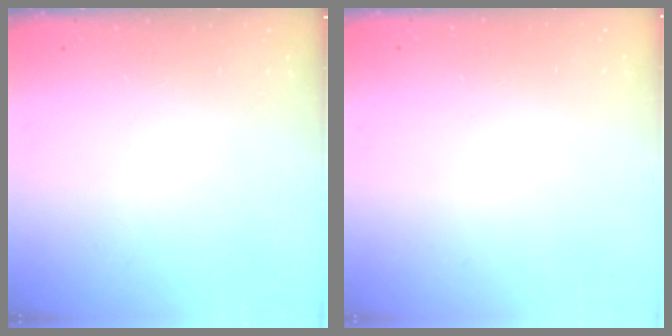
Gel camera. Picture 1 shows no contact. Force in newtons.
{"total": 0.0}